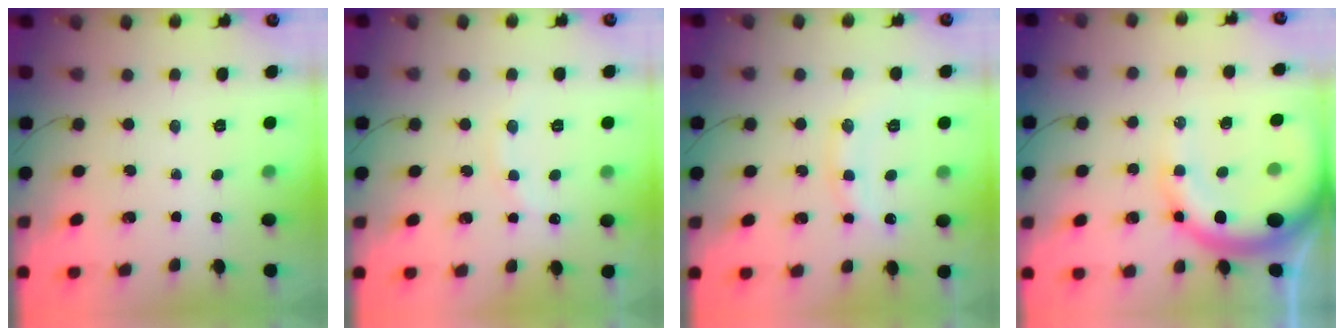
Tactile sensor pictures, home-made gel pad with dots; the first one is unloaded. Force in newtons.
{"total": 6.3, "press": 6.1, "slide": 1.5}
{"total": 11.5, "press": 11.5, "slide": 0.5}
{"total": 13.5, "press": 13.2, "slide": 2.6}